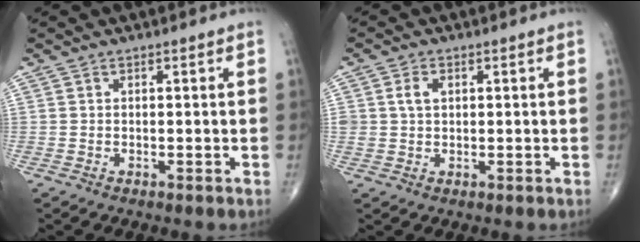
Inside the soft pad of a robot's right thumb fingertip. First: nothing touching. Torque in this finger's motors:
{"motor_torque": [0.75, 0.56, 0.63, 0.07, 0.02]}